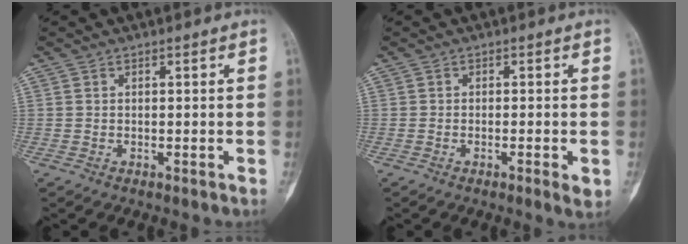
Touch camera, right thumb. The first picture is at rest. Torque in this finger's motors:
{"motor_torque": [-0.08, 0.01, -0.25, 0.25, -0.05]}